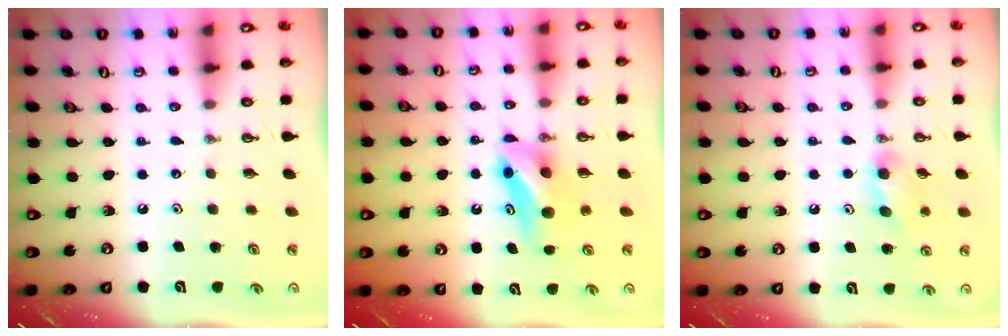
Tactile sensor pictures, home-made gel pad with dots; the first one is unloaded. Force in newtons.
{"total": 8.6, "press": 7.8, "slide": 3.6}
{"total": 9.8, "press": 6.2, "slide": 7.6}